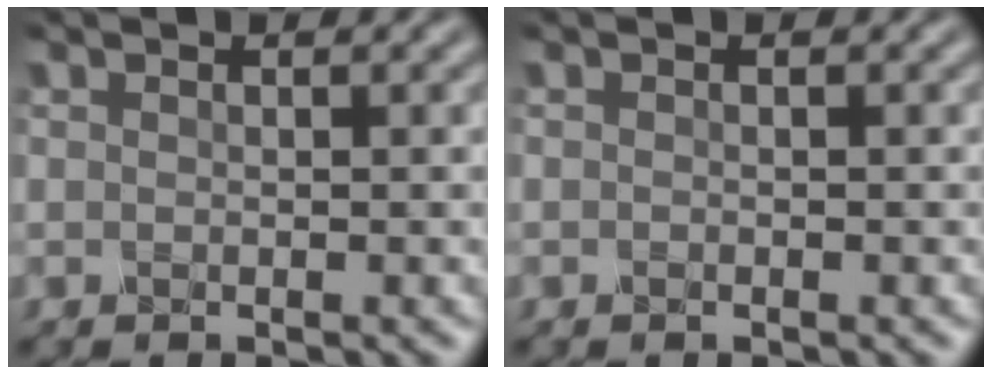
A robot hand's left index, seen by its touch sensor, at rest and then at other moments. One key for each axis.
{"total": 0.0}